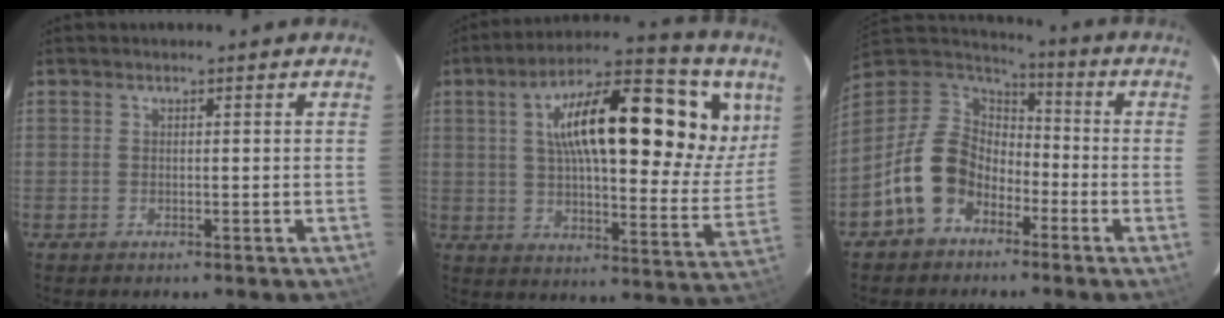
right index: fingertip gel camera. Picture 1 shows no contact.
{"total": 27.6, "force": [11.5, 10.3, 22.9], "torque": [-0.355, 0.041, 0.171]}
{"total": 13.2, "force": [-6.3, 9.7, 6.3], "torque": [-0.142, 0.022, -0.113]}